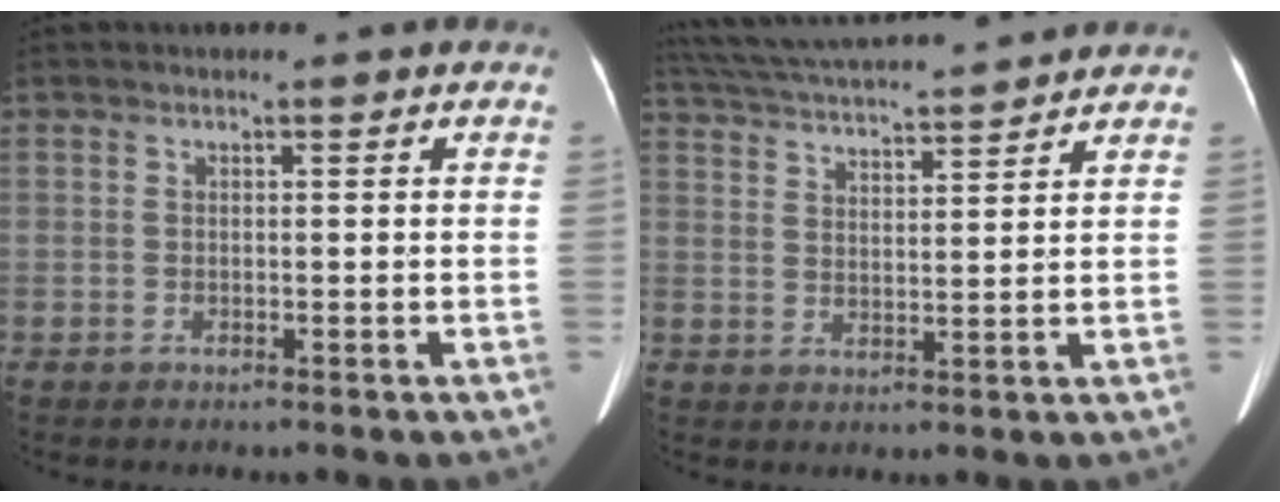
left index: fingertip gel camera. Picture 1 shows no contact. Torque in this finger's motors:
{"motor_torque": [0.25, -0.91, 0.00, 0.03]}